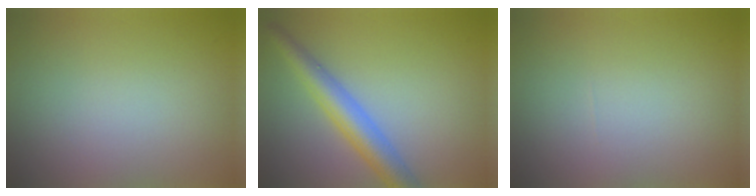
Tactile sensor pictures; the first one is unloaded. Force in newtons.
{"total": 4.4, "press": 4.4, "slide": 0.1}
{"total": 0.0}